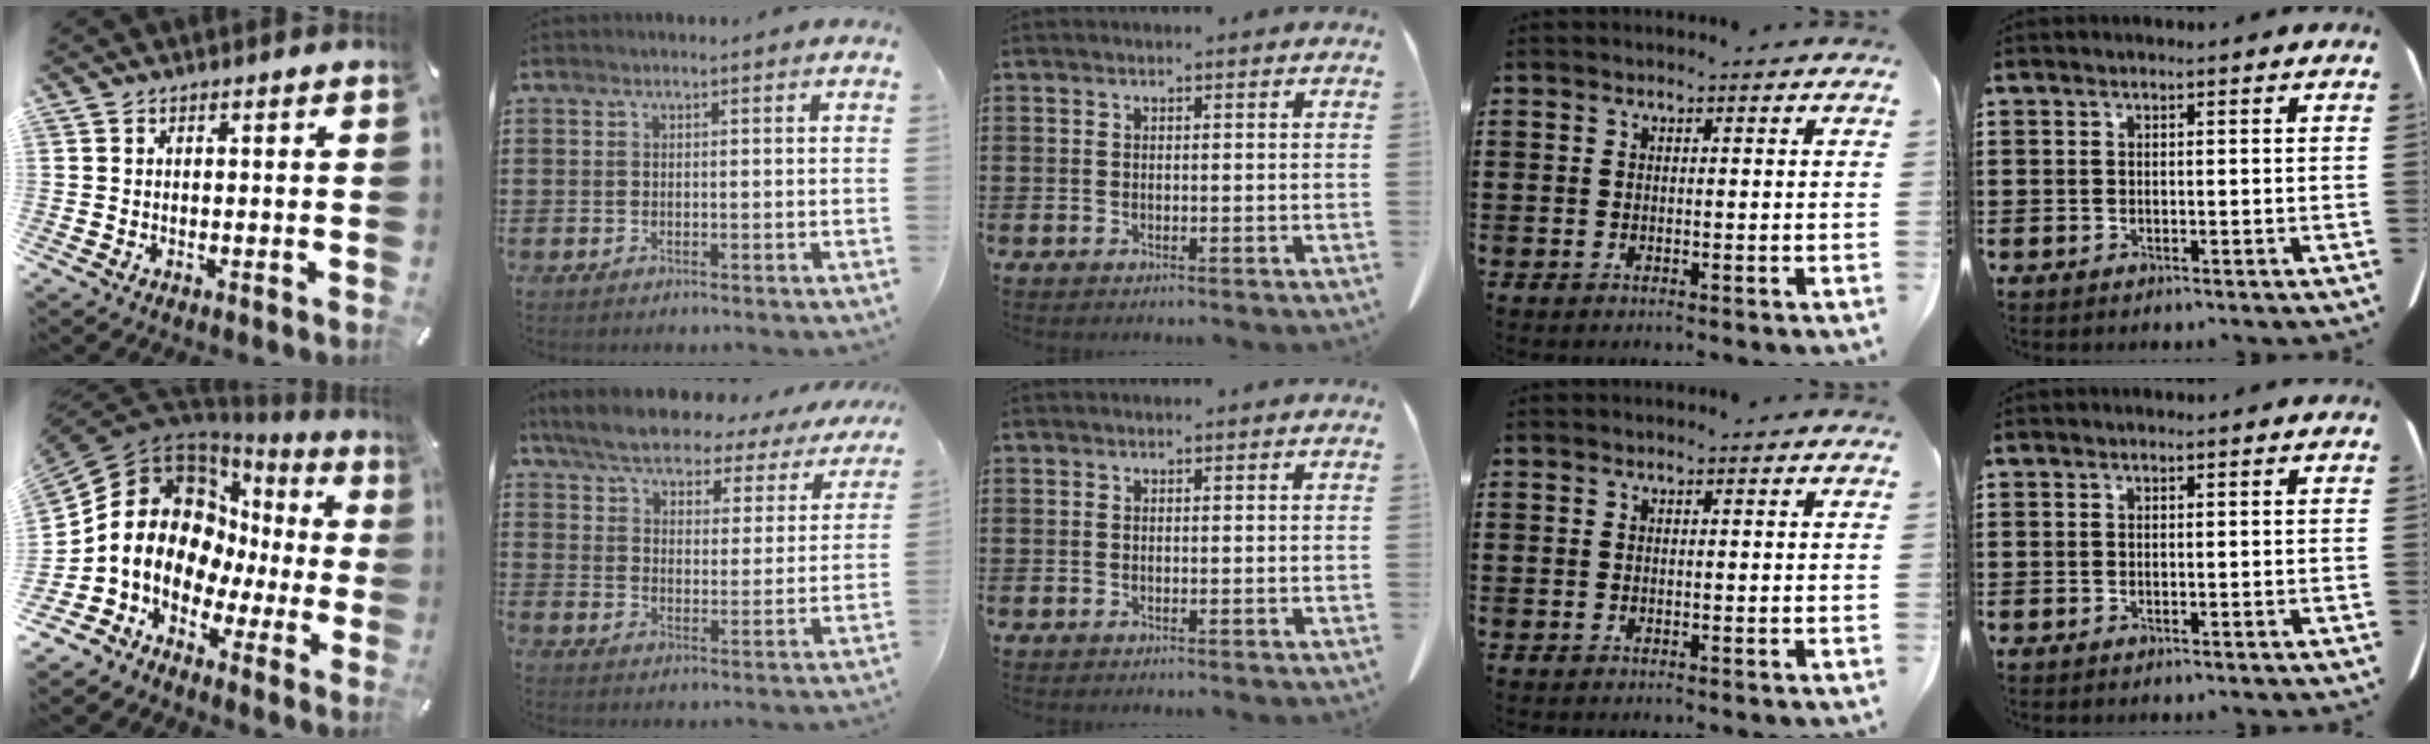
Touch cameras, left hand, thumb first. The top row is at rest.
{"thumb": {"total": 16.6, "force": [1.5, 14.5, 8.0], "torque": [-0.153, -0.034, 0.035]}, "index": {"total": 6.2, "force": [5.7, 1.3, 2.1], "torque": [-0.072, -0.033, 0.096]}}